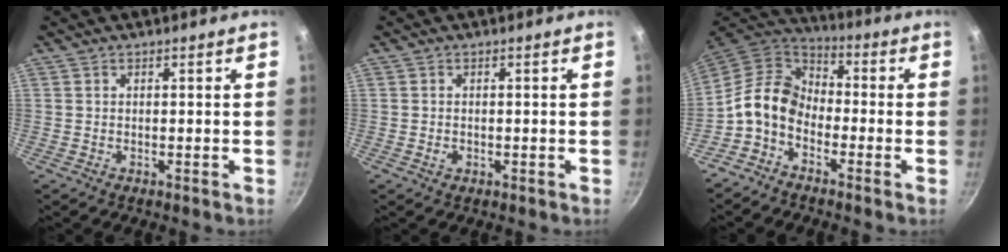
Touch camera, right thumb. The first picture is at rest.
{"total": 1.3, "force": [-0.4, 0.9, 0.8], "torque": [-0.013, 0.001, -0.006]}
{"total": 10.3, "force": [-3.1, 7.6, 6.3], "torque": [-0.102, 0.049, -0.086]}